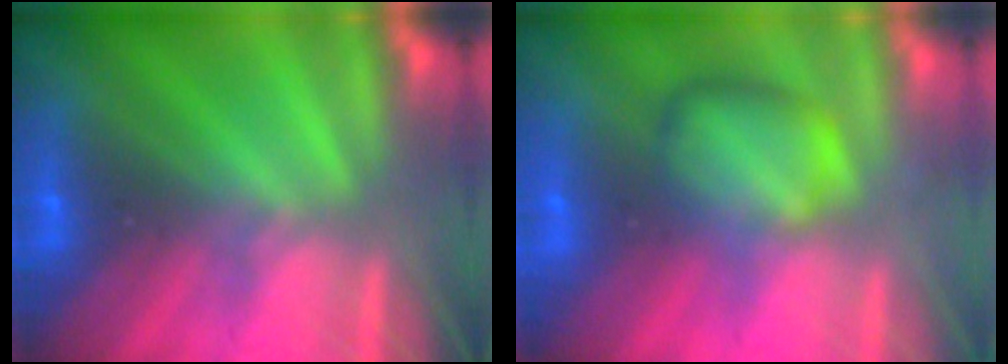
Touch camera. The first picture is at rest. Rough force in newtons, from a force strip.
{"total": 2.4}